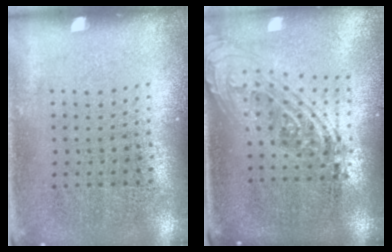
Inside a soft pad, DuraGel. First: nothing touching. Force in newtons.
{"total": 2.1, "press": 1.5, "slide": 1.5}